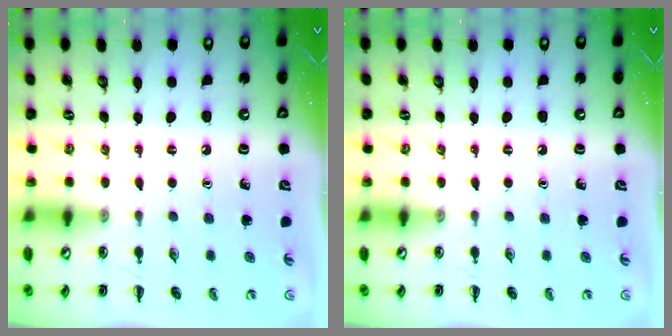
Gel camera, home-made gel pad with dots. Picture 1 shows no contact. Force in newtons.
{"total": 0.0}